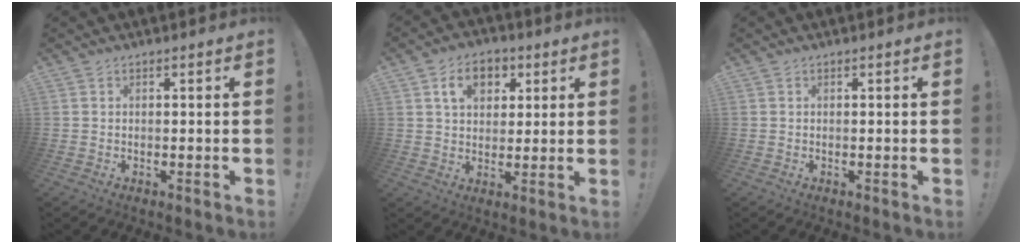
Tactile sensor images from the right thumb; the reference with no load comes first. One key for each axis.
{"total": 9.6, "fx": 3.7, "fy": 7.0, "fz": 5.4, "tx": -0.078, "ty": 0.002, "tz": 0.069}
{"total": 0.0}